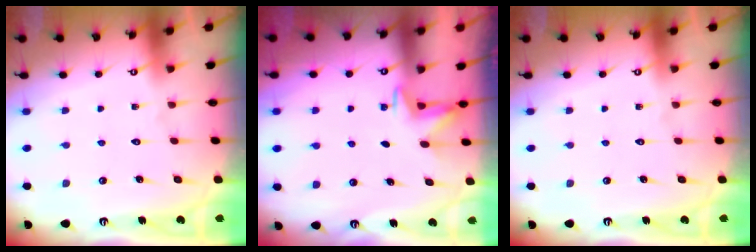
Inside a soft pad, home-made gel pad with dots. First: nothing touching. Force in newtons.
{"total": 2.1, "press": 1.8, "slide": 1.1}
{"total": 0.0}